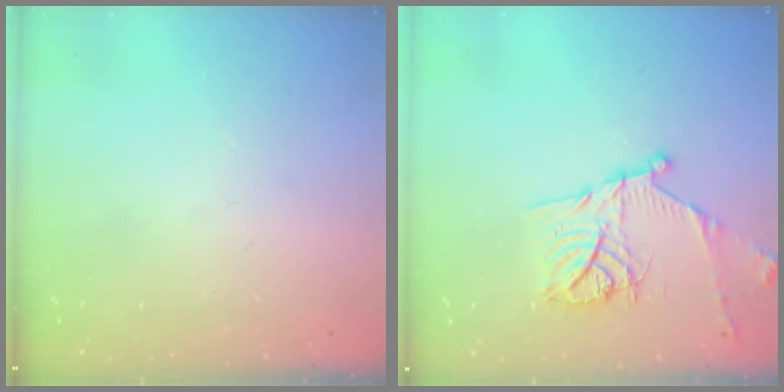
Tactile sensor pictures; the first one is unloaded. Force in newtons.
{"total": 16.1, "press": 16.1, "slide": 1.3}